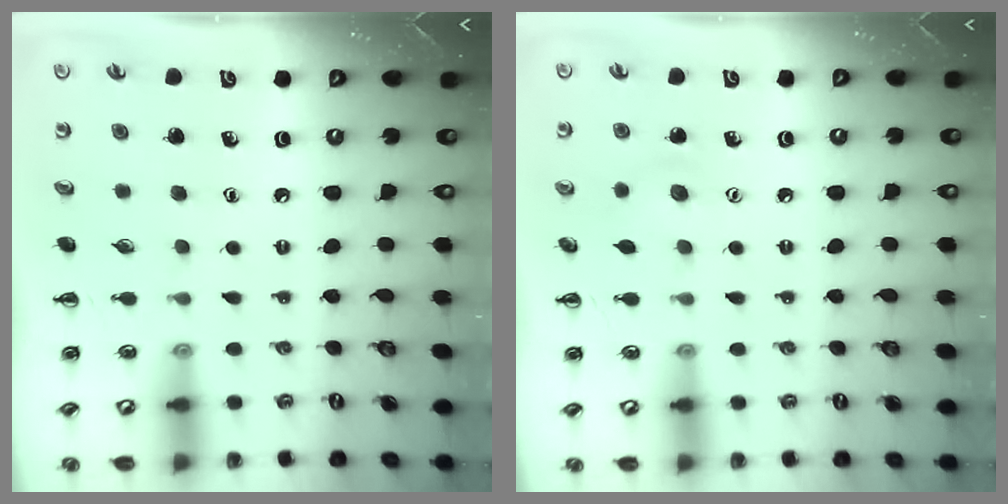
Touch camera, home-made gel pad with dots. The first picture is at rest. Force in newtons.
{"total": 6.3, "press": 6.1, "slide": 1.4}